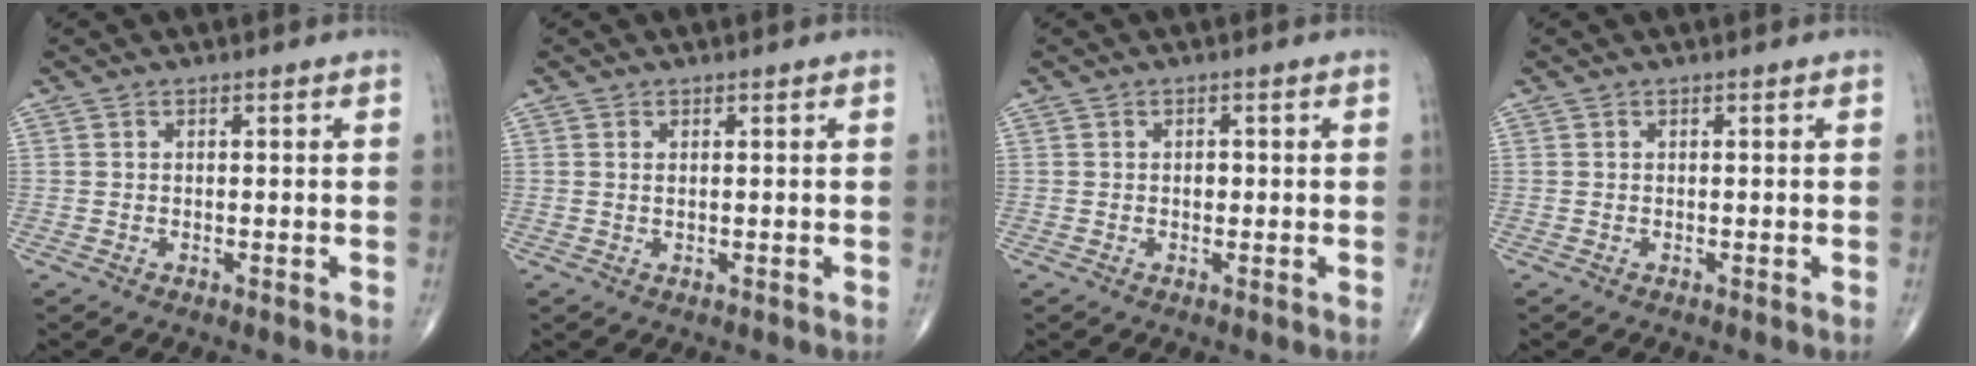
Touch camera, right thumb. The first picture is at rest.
{"total": 0.6, "force": [0.3, 0.2, 0.5], "torque": [-0.012, -0.001, 0.006]}
{"total": 1.8, "force": [0.0, 1.3, 1.3], "torque": [-0.011, 0.003, -0.002]}
{"total": 0.0}